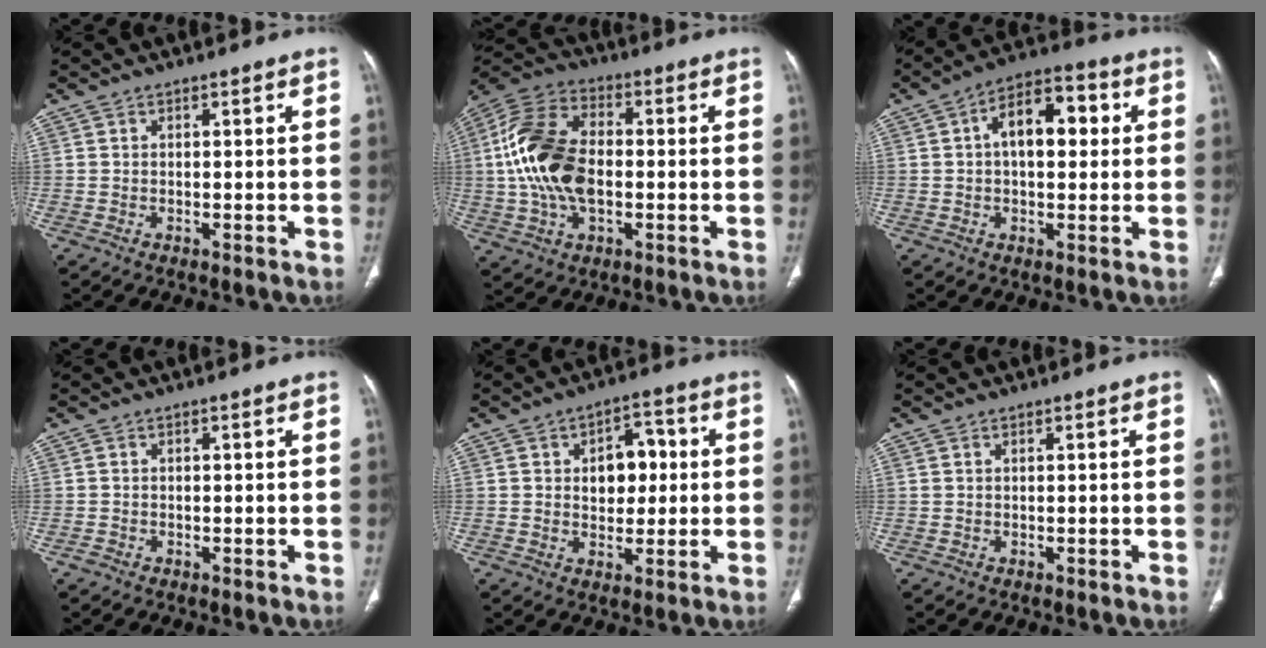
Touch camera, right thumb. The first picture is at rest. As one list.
[{"total": 17.4, "force": [-0.4, 10.5, 13.9], "torque": [-0.279, 0.021, -0.012]}, {"total": 11.1, "force": [2.0, 6.2, 9.0], "torque": [-0.117, 0.025, 0.023]}, {"total": 0.9, "force": [-0.6, 0.7, 0.2], "torque": [-0.005, 0.003, -0.012]}, {"total": 8.2, "force": [1.1, 5.6, 5.8], "torque": [-0.046, 0.012, 0.016]}, {"total": 0.0}]